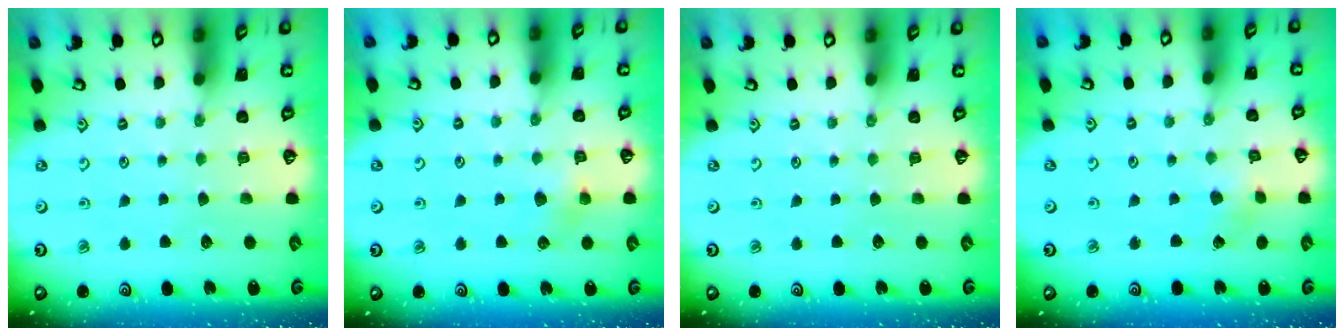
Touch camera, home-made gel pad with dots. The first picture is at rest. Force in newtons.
{"total": 5.2, "press": 5.2, "slide": 0.5}
{"total": 0.0}
{"total": 2.4, "press": 2.4, "slide": 0.3}